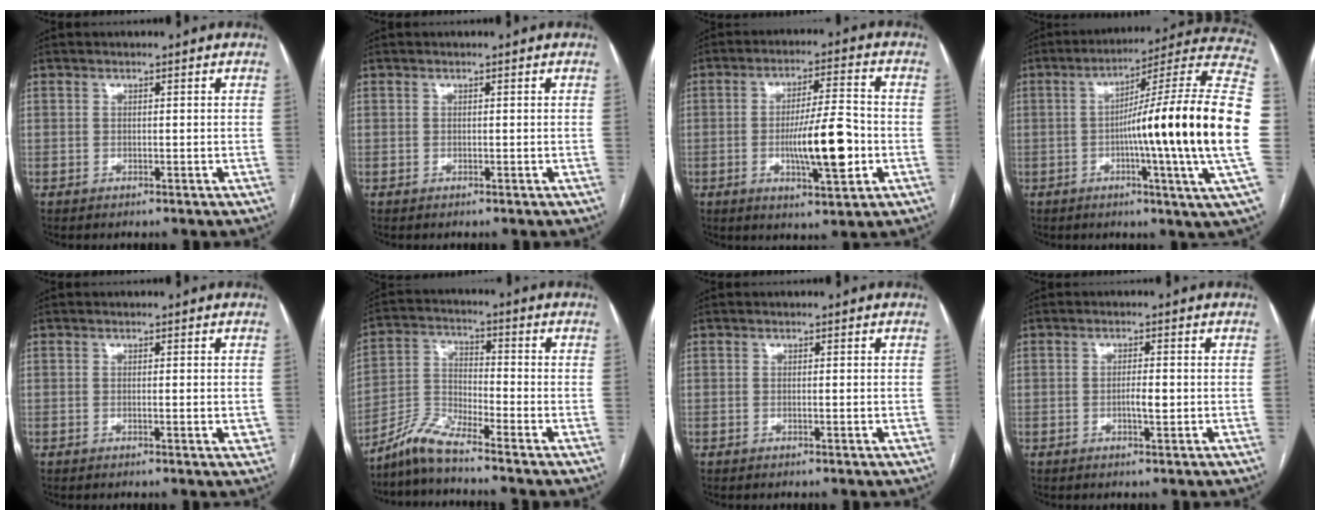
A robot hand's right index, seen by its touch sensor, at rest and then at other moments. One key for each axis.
{"total": 0.0}
{"total": 11.2, "fx": -2.5, "fy": 1.7, "fz": 10.8, "tx": -0.184, "ty": -0.001, "tz": -0.038}
{"total": 25.8, "fx": -2.6, "fy": -1.3, "fz": 25.7, "tx": -0.289, "ty": 0.010, "tz": -0.060}
{"total": 2.7, "fx": -0.3, "fy": 0.7, "fz": 2.6, "tx": -0.036, "ty": -0.006, "tz": -0.004}
{"total": 6.2, "fx": -5.8, "fy": -0.3, "fz": 2.4, "tx": -0.054, "ty": -0.006, "tz": -0.119}
{"total": 1.2, "fx": -0.1, "fy": 0.2, "fz": 1.2, "tx": -0.021, "ty": -0.003, "tz": 0.000}
{"total": 2.5, "fx": -0.4, "fy": 0.5, "fz": 2.4, "tx": -0.044, "ty": 0.001, "tz": -0.007}